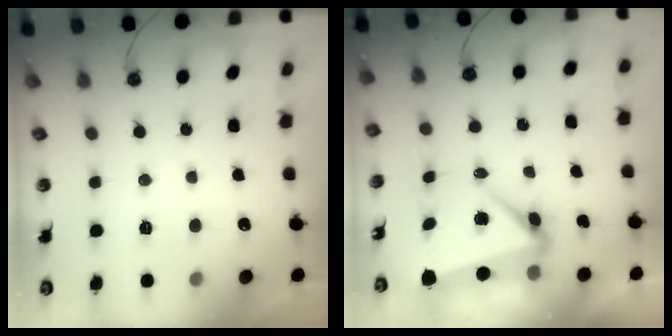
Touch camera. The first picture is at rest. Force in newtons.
{"total": 7.3, "press": 7.2, "slide": 0.7}